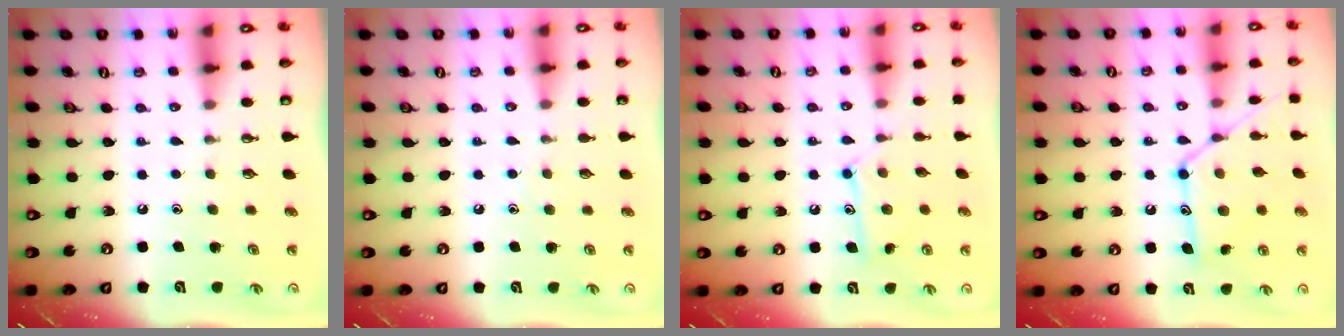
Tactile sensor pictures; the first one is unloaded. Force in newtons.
{"total": 2.9, "press": 2.9, "slide": 0.3}
{"total": 10.3, "press": 10.3, "slide": 0.4}
{"total": 14.2, "press": 14.2, "slide": 0.5}